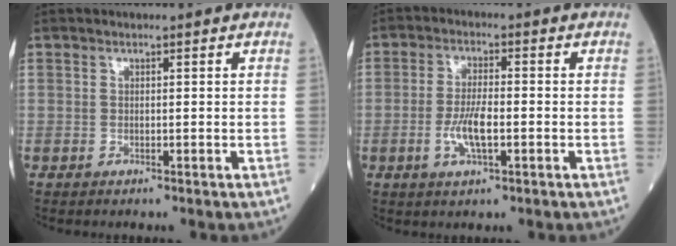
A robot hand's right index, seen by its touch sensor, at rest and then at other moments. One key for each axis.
{"total": 5.5, "fx": -1.4, "fy": 1.3, "fz": 5.1, "tx": -0.103, "ty": 0.000, "tz": -0.025}